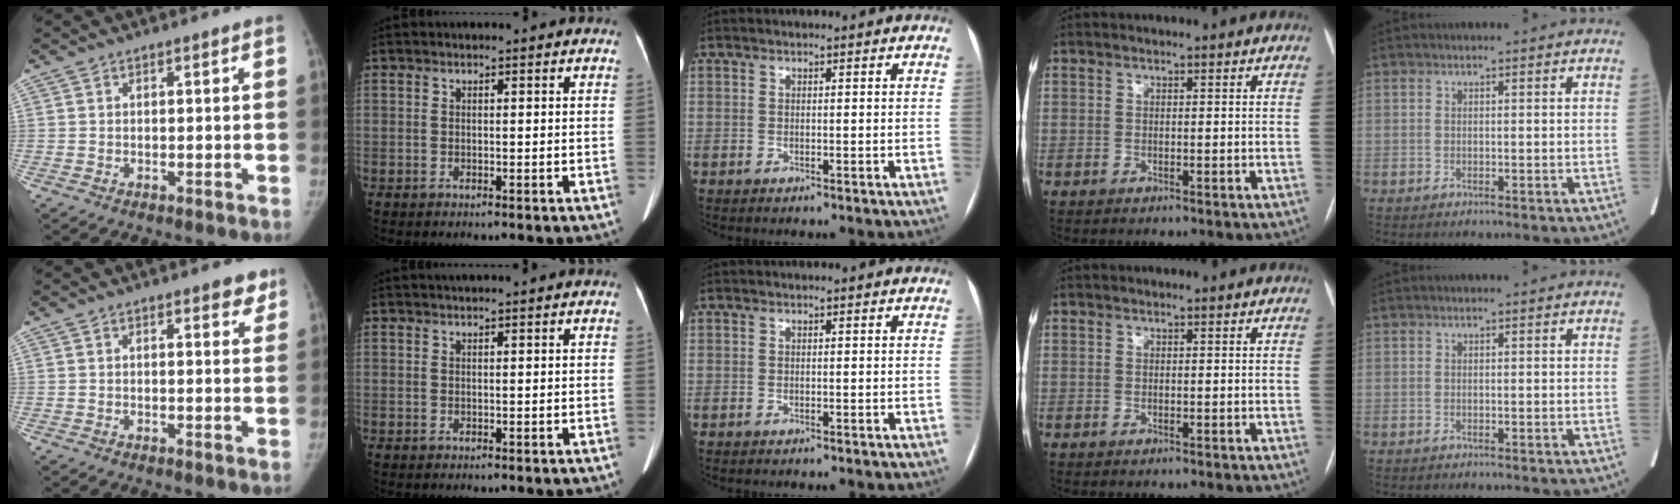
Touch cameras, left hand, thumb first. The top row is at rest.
{"thumb": {"total": 3.2, "force": [2.2, 1.2, 2.0], "torque": [-0.005, -0.010, 0.024]}, "index": {"total": 1.7, "force": [1.4, -0.1, 1.0], "torque": [-0.011, 0.020, 0.028]}}